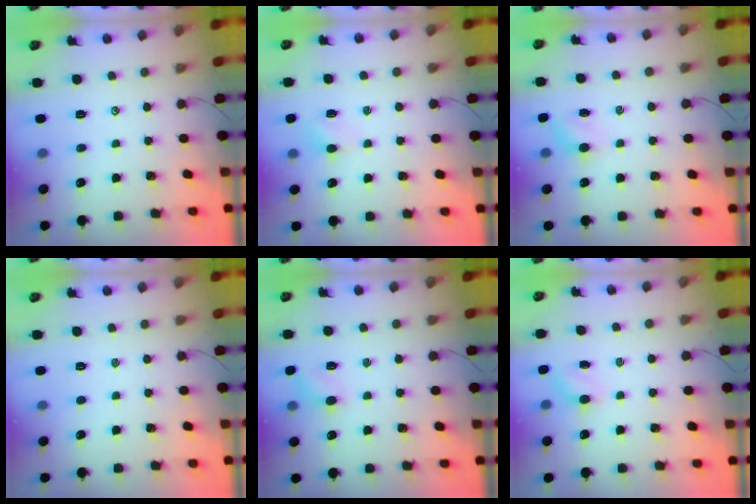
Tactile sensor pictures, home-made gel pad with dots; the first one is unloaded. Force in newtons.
{"total": 3.7, "press": 3.5, "slide": 1.2}
{"total": 5.7, "press": 5.6, "slide": 1.2}
{"total": 0.0}
{"total": 6.6, "press": 6.4, "slide": 1.6}
{"total": 4.1, "press": 3.9, "slide": 1.3}